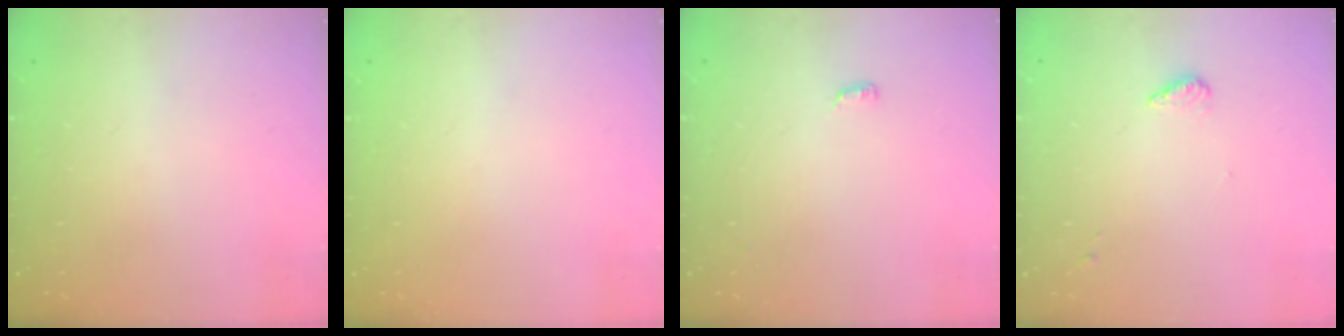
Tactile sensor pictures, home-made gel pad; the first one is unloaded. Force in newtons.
{"total": 0.0}
{"total": 6.4, "press": 3.8, "slide": 5.1}
{"total": 3.4, "press": 3.4, "slide": 0.5}